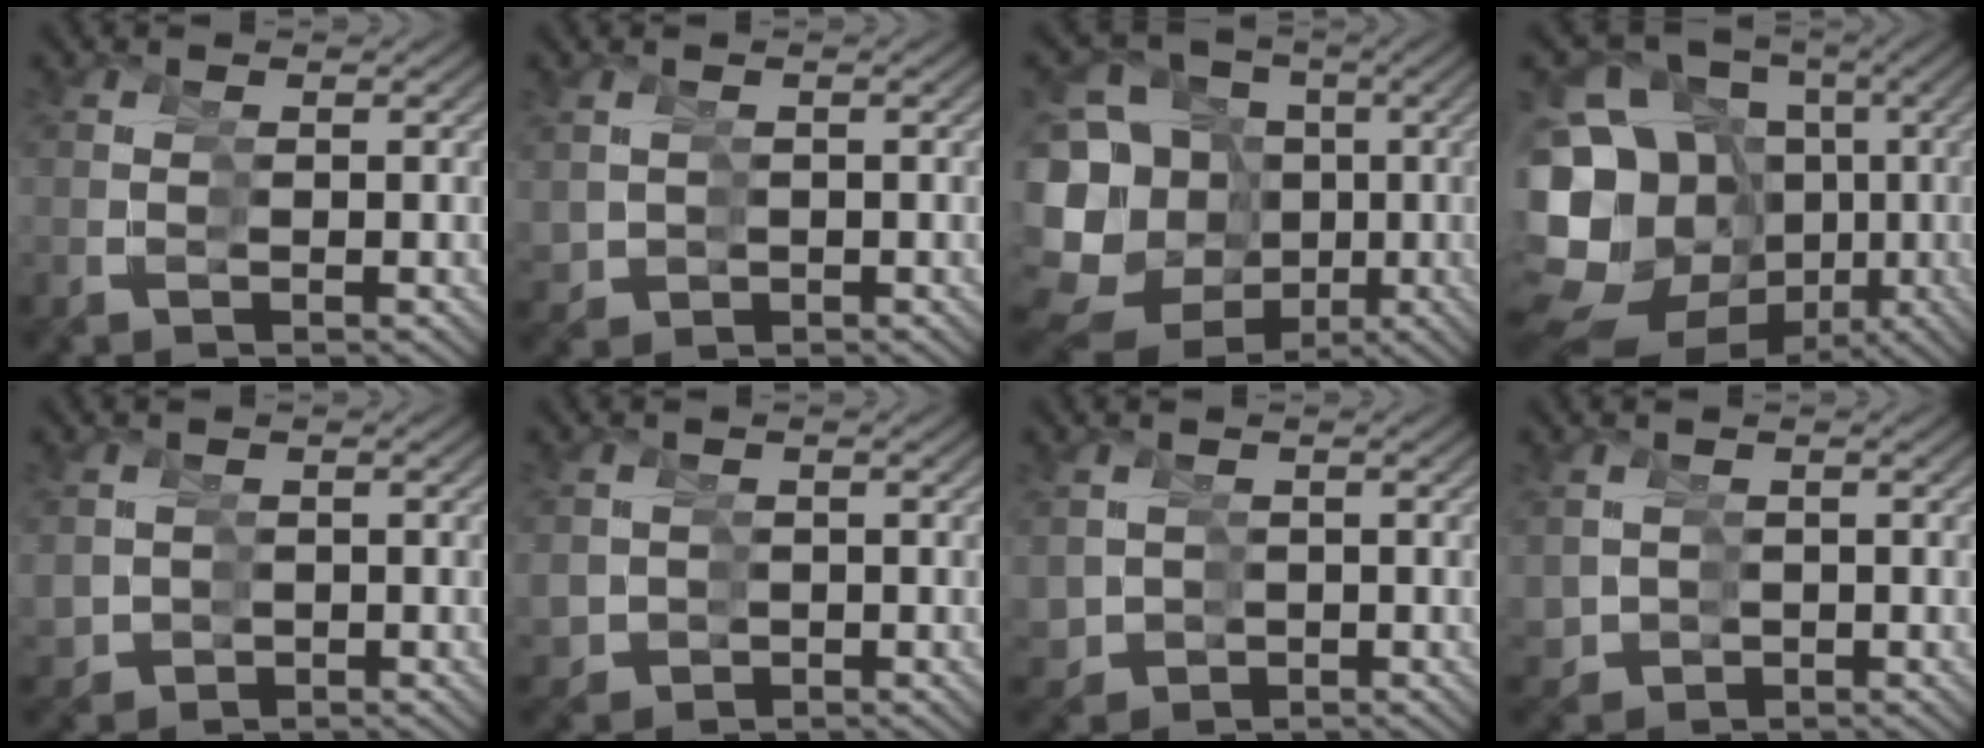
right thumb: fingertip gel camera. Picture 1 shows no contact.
{"total": 2.5, "force": [0.3, 2.4, 0.6], "torque": [-0.021, -0.014, 0.022]}
{"total": 18.3, "force": [0.3, 14.3, 11.5], "torque": [-0.203, -0.016, 0.001]}
{"total": 18.2, "force": [-1.3, 13.4, 12.3], "torque": [-0.241, -0.040, -0.007]}
{"total": 3.7, "force": [0.2, 3.6, 1.0], "torque": [-0.033, -0.021, 0.020]}
{"total": 4.1, "force": [0.1, 4.0, 1.1], "torque": [-0.037, -0.023, 0.020]}
{"total": 4.2, "force": [0.1, 4.0, 1.4], "torque": [-0.046, -0.022, 0.021]}
{"total": 3.5, "force": [0.2, 3.3, 1.1], "torque": [-0.036, -0.019, 0.022]}